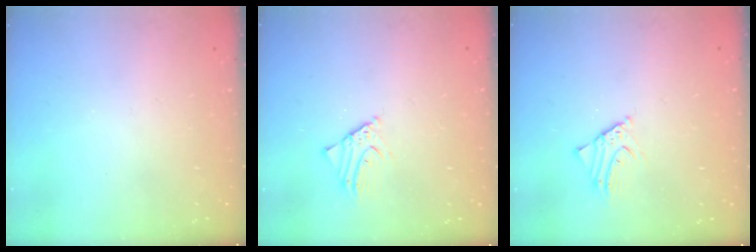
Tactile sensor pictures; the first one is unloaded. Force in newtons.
{"total": 2.3, "press": 2.3, "slide": 0.2}
{"total": 2.3, "press": 2.3, "slide": 0.2}